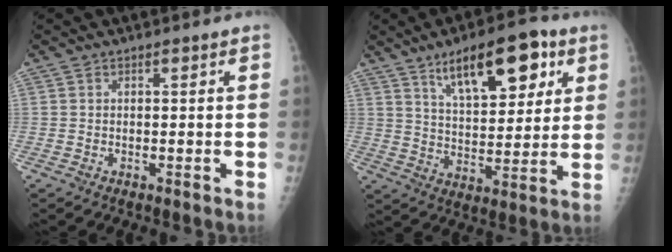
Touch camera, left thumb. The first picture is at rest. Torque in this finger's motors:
{"motor_torque": [0.30, 0.41, 1.05, -0.40, 0.29]}